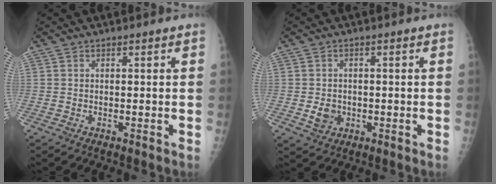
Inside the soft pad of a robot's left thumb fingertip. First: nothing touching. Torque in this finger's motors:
{"motor_torque": [-0.36, 0.54, 0.26, 0.02, 0.02]}